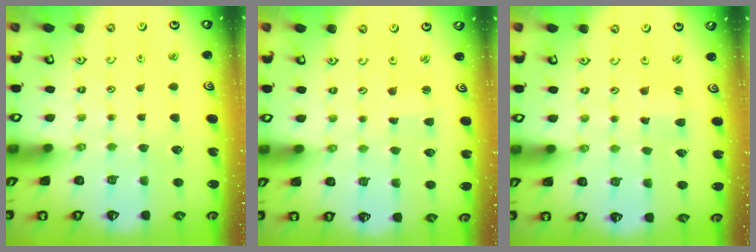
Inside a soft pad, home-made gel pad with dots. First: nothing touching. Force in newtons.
{"total": 0.9, "press": 0.9, "slide": 0.0}
{"total": 2.2, "press": 2.2, "slide": 0.2}